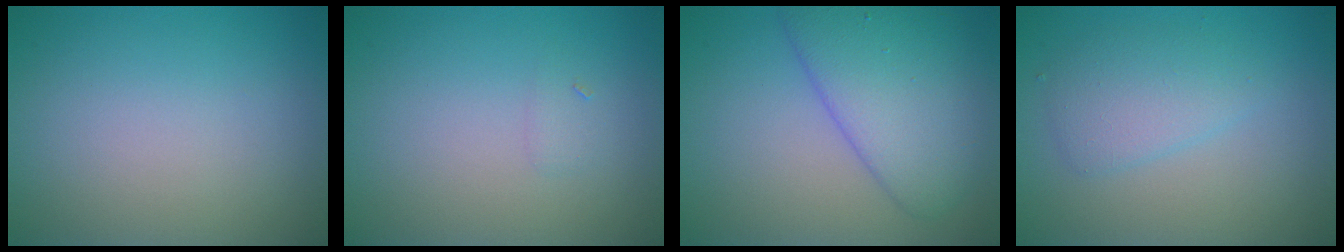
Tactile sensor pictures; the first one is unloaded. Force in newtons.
{"total": 0.7, "press": 0.7, "slide": 0.0}
{"total": 6.1, "press": 6.1, "slide": 0.4}
{"total": 2.7, "press": 2.7, "slide": 0.0}